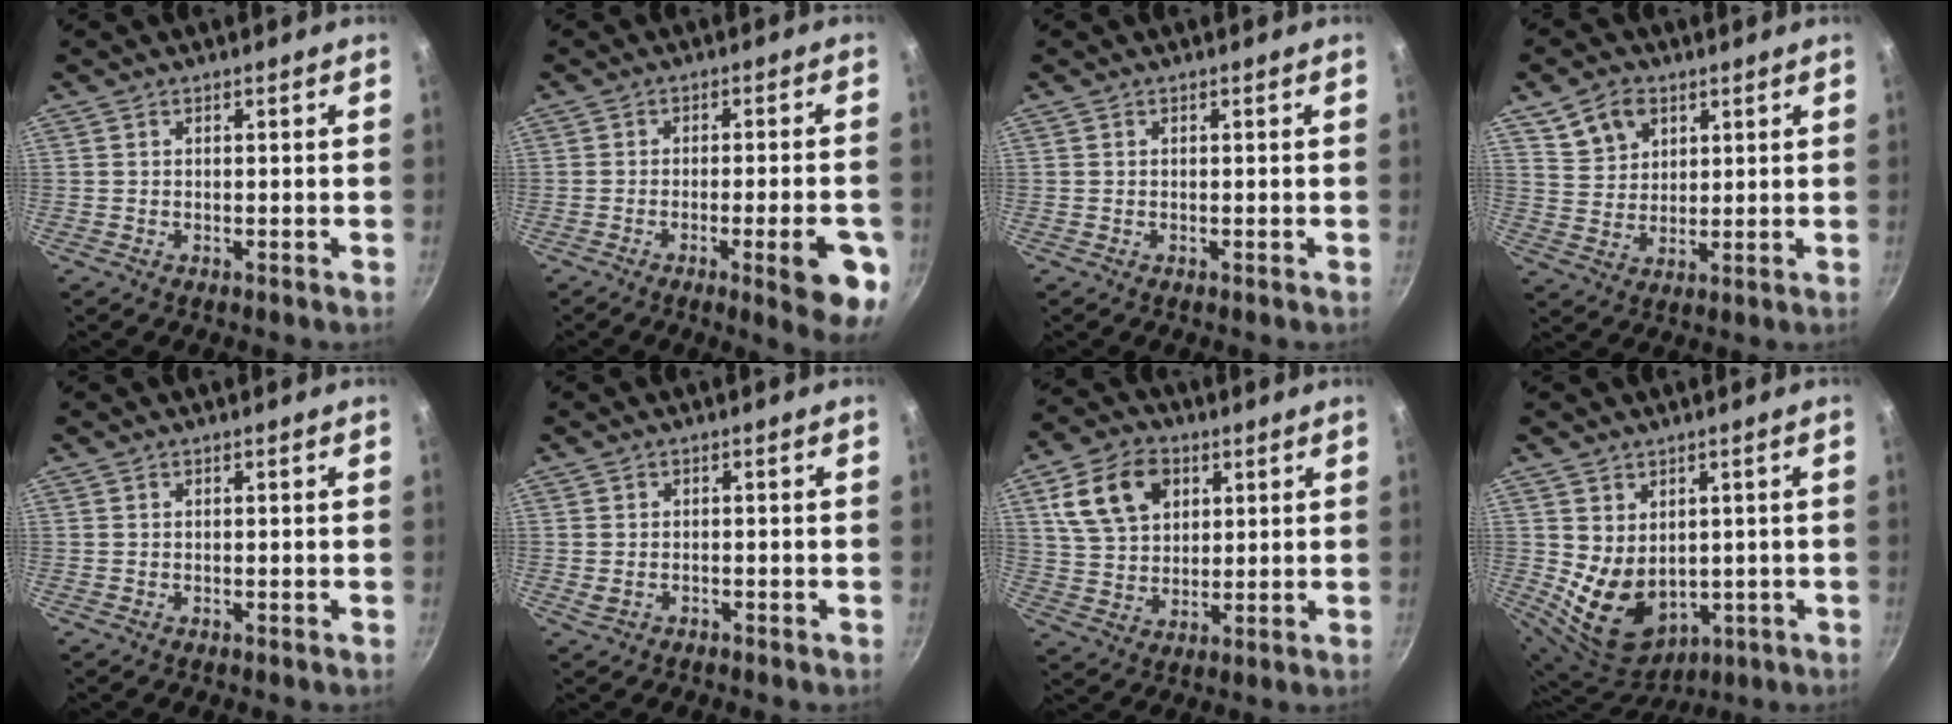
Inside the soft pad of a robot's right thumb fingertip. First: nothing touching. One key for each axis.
{"total": 10.8, "fx": -4.0, "fy": 2.5, "fz": 9.7, "tx": -0.103, "ty": 0.015, "tz": -0.050}
{"total": 0.0}
{"total": 7.4, "fx": 3.9, "fy": 5.4, "fz": 3.1, "tx": -0.038, "ty": -0.009, "tz": 0.078}
{"total": 0.0}
{"total": 1.6, "fx": -0.6, "fy": 1.1, "fz": 0.9, "tx": -0.017, "ty": 0.006, "tz": -0.009}
{"total": 13.0, "fx": 4.9, "fy": 9.3, "fz": 7.6, "tx": -0.120, "ty": 0.000, "tz": 0.089}
{"total": 11.3, "fx": 0.6, "fy": 8.9, "fz": 7.0, "tx": -0.102, "ty": -0.023, "tz": 0.043}